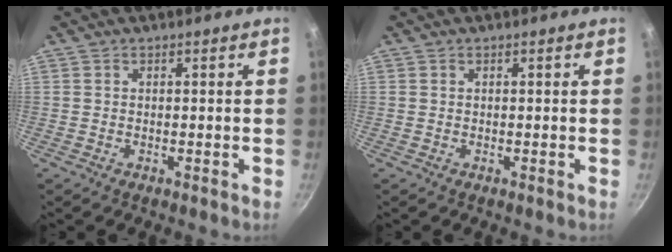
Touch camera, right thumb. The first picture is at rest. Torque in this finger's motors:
{"motor_torque": [-0.19, -0.19, 0.05, -0.05, 0.01]}